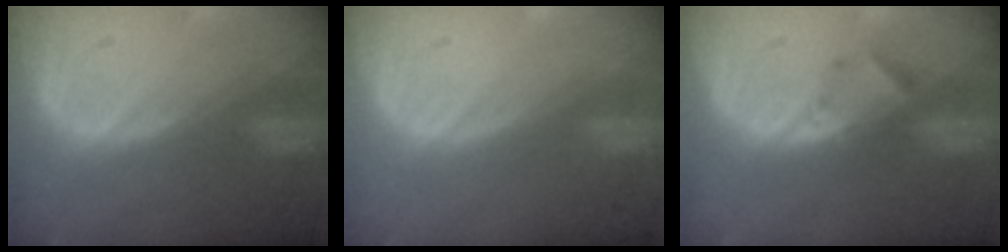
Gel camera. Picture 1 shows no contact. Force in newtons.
{"total": 0.0}
{"total": 2.5, "press": 2.3, "slide": 1.0}